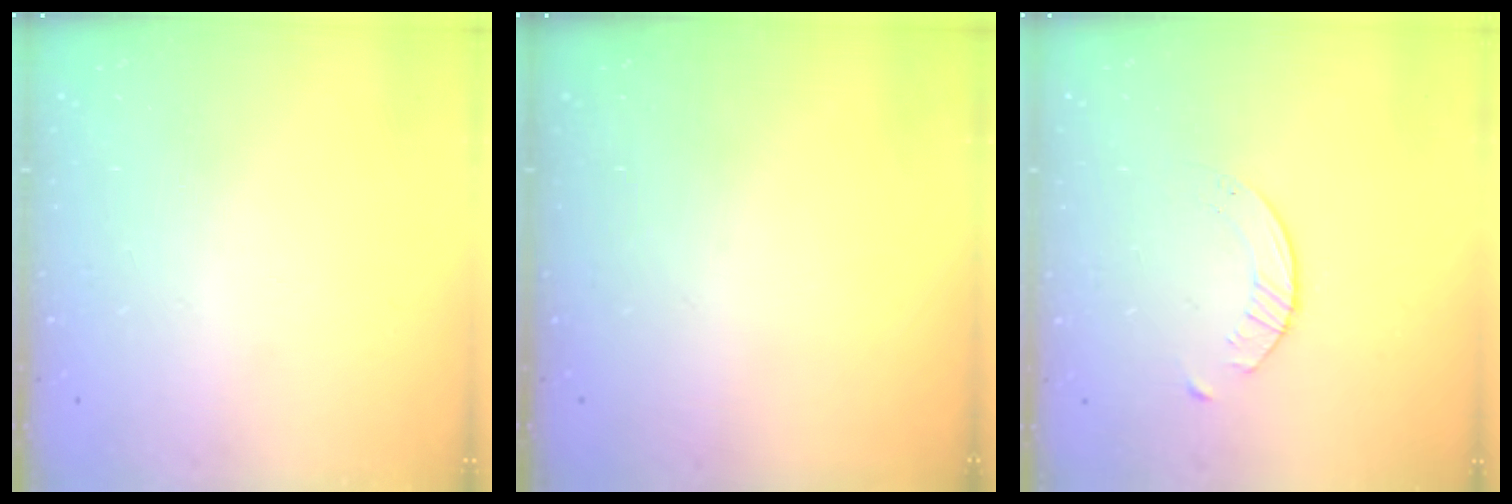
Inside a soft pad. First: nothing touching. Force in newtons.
{"total": 0.0}
{"total": 2.1, "press": 2.0, "slide": 0.3}